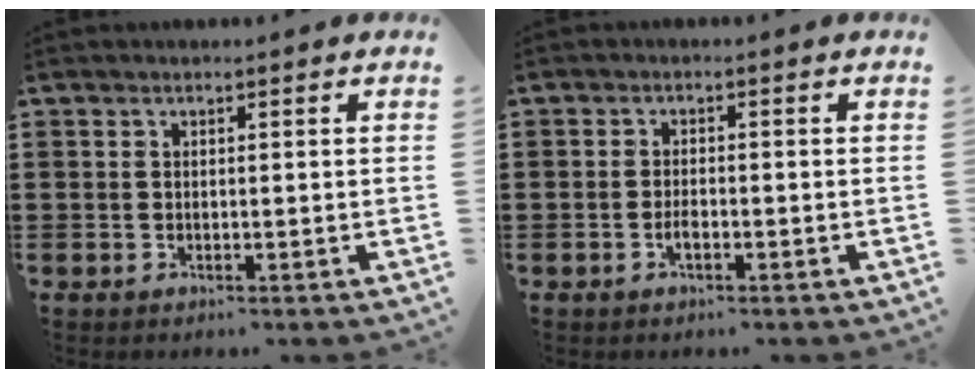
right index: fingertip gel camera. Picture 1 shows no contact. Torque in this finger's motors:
{"motor_torque": [0.95, 1.19, 0.30, 0.02]}